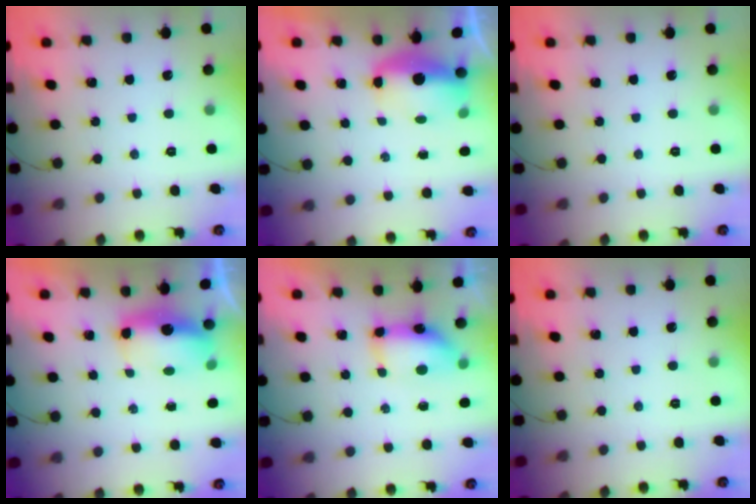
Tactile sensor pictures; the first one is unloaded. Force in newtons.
{"total": 9.0, "press": 7.7, "slide": 4.7}
{"total": 0.0}
{"total": 9.5, "press": 9.5, "slide": 0.5}
{"total": 7.6, "press": 7.6, "slide": 0.7}
{"total": 0.0}